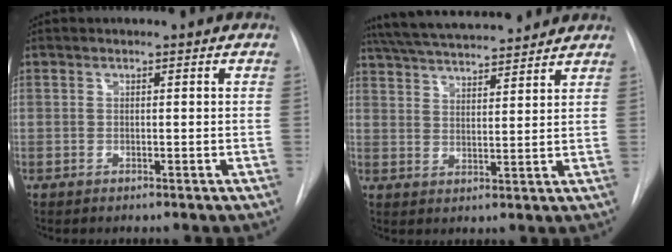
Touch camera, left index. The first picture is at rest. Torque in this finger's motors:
{"motor_torque": [0.12, -0.72, 0.72, 0.17]}